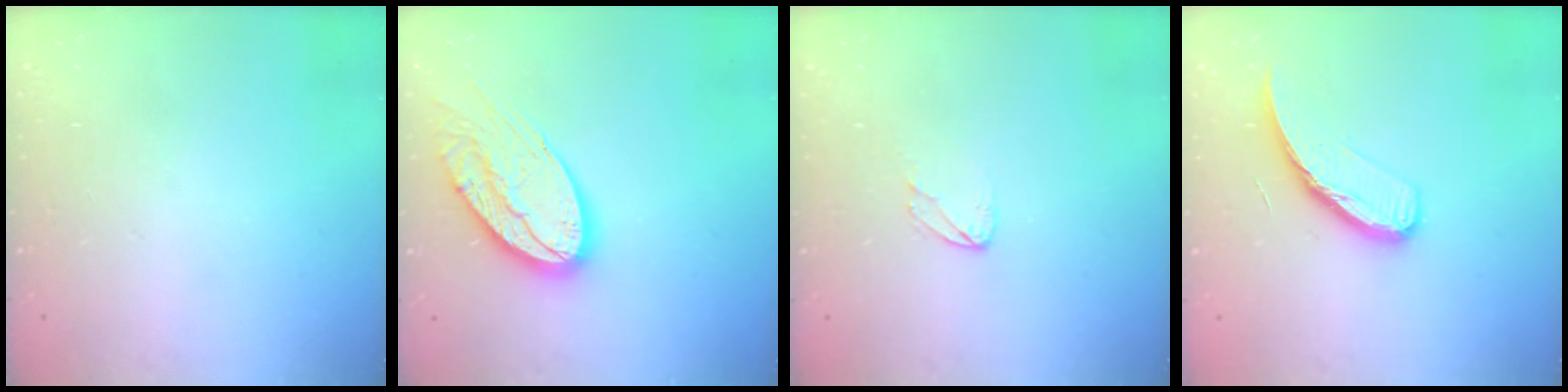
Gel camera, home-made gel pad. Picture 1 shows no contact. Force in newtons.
{"total": 17.4, "press": 17.3, "slide": 1.8}
{"total": 3.9, "press": 3.8, "slide": 0.3}
{"total": 10.5, "press": 10.5, "slide": 0.2}